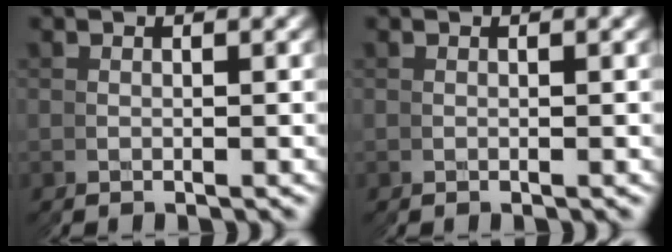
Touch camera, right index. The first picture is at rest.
{"total": 0.0}